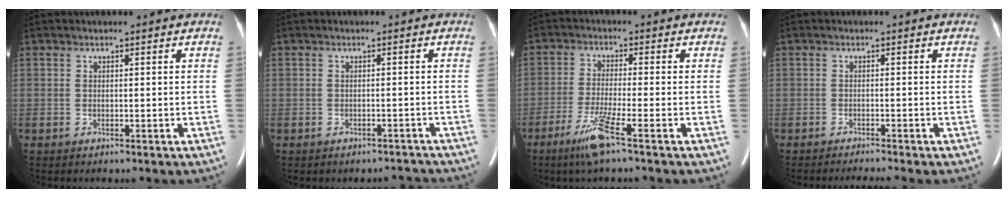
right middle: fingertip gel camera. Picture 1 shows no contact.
{"total": 2.0, "force": [-1.8, 0.8, -0.2], "torque": [0.008, 0.004, -0.021]}
{"total": 6.2, "force": [-3.6, -0.7, 4.9], "torque": [-0.102, -0.017, -0.075]}
{"total": 2.9, "force": [-2.6, -1.0, 1.0], "torque": [-0.011, -0.006, -0.039]}